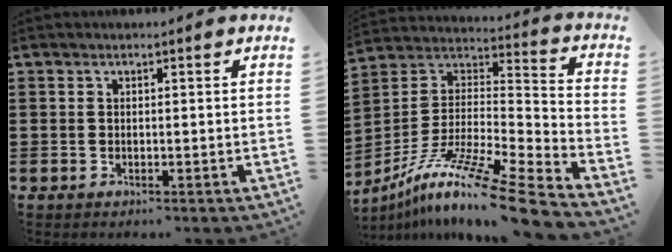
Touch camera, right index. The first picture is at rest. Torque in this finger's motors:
{"motor_torque": [1.53, 0.61, 0.61, 0.18]}